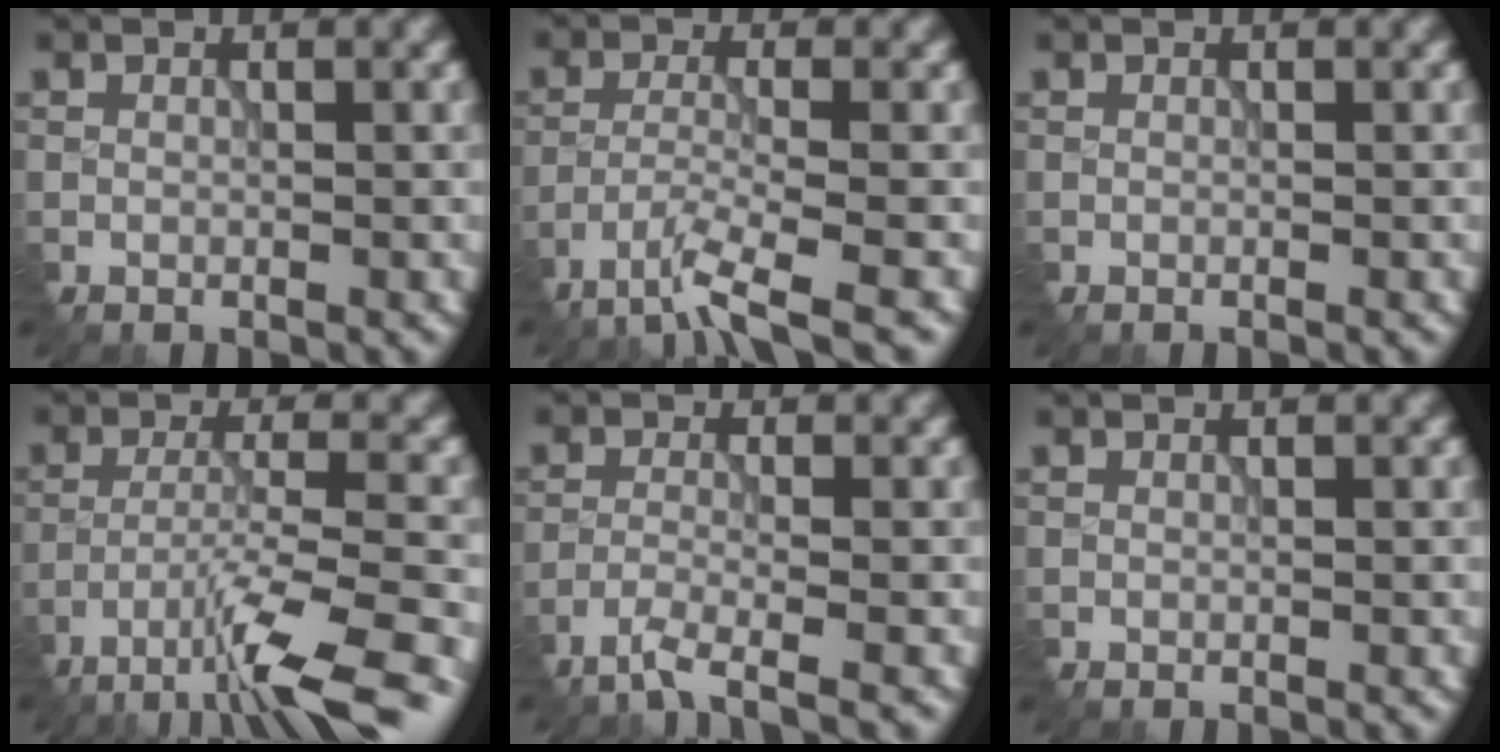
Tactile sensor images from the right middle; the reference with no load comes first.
{"total": 4.4, "force": [-3.1, 0.4, 3.0], "torque": [-0.055, -0.005, -0.068]}
{"total": 0.0}
{"total": 7.0, "force": [-4.8, 0.6, 5.0], "torque": [-0.085, -0.001, -0.086]}
{"total": 3.3, "force": [-2.5, 0.5, 2.2], "torque": [-0.040, -0.001, -0.065]}
{"total": 0.0}